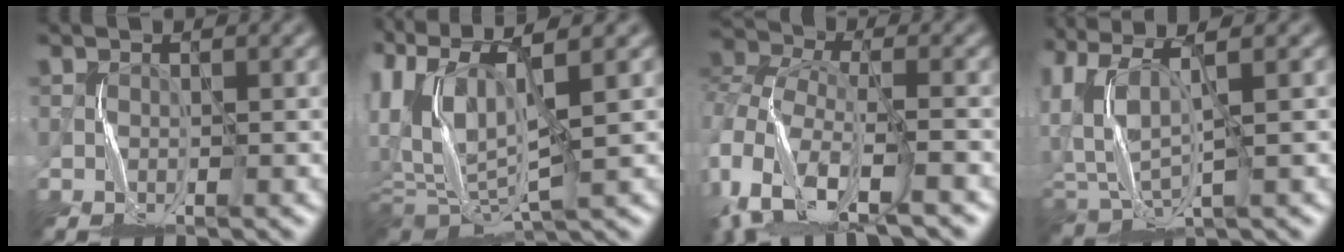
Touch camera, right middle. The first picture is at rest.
{"total": 8.2, "force": [2.1, 3.5, 7.2], "torque": [-0.162, 0.000, 0.041]}
{"total": 11.6, "force": [-6.1, 6.1, 7.7], "torque": [-0.180, -0.014, -0.094]}
{"total": 8.1, "force": [3.0, 4.0, 6.4], "torque": [-0.163, 0.003, 0.071]}